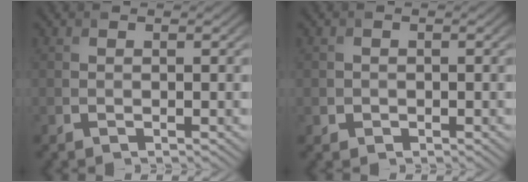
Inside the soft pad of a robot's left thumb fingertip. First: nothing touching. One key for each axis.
{"total": 1.2, "fx": -0.4, "fy": 1.1, "fz": 0.0, "tx": -0.002, "ty": -0.006, "tz": -0.012}